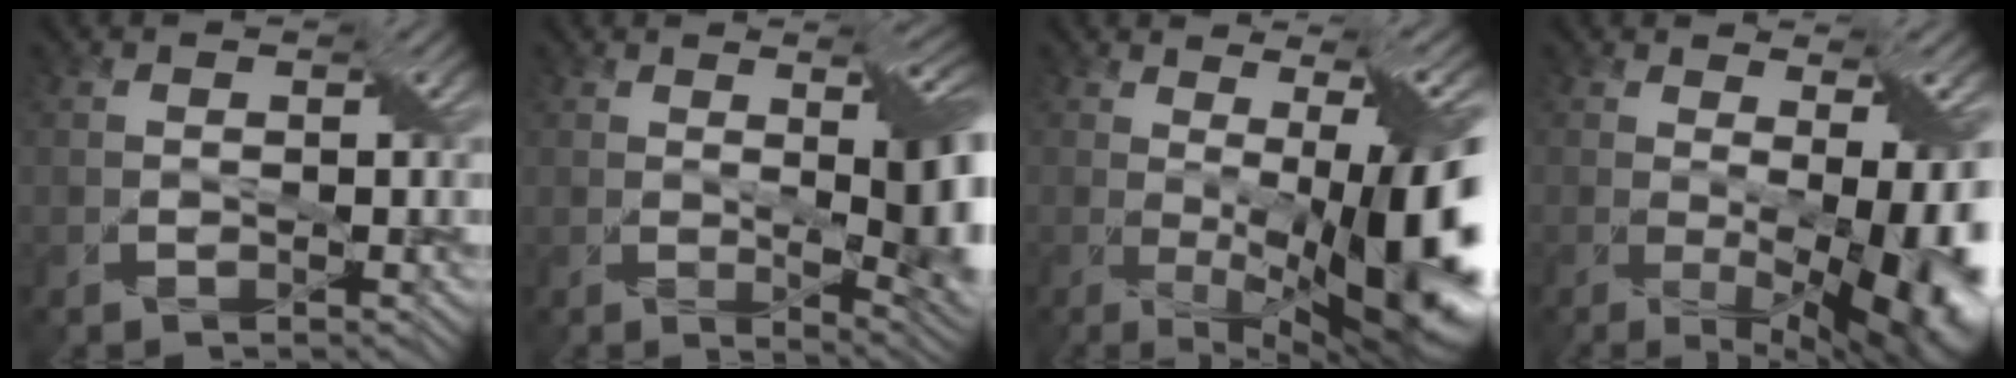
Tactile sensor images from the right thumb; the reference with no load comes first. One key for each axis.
{"total": 10.2, "fx": 0.7, "fy": 3.5, "fz": 9.6, "tx": -0.133, "ty": -0.010, "tz": 0.020}
{"total": 14.2, "fx": -1.4, "fy": 3.5, "fz": 13.7, "tx": -0.191, "ty": -0.014, "tz": -0.010}
{"total": 10.7, "fx": -1.3, "fy": 4.0, "fz": 9.8, "tx": -0.131, "ty": -0.026, "tz": -0.001}